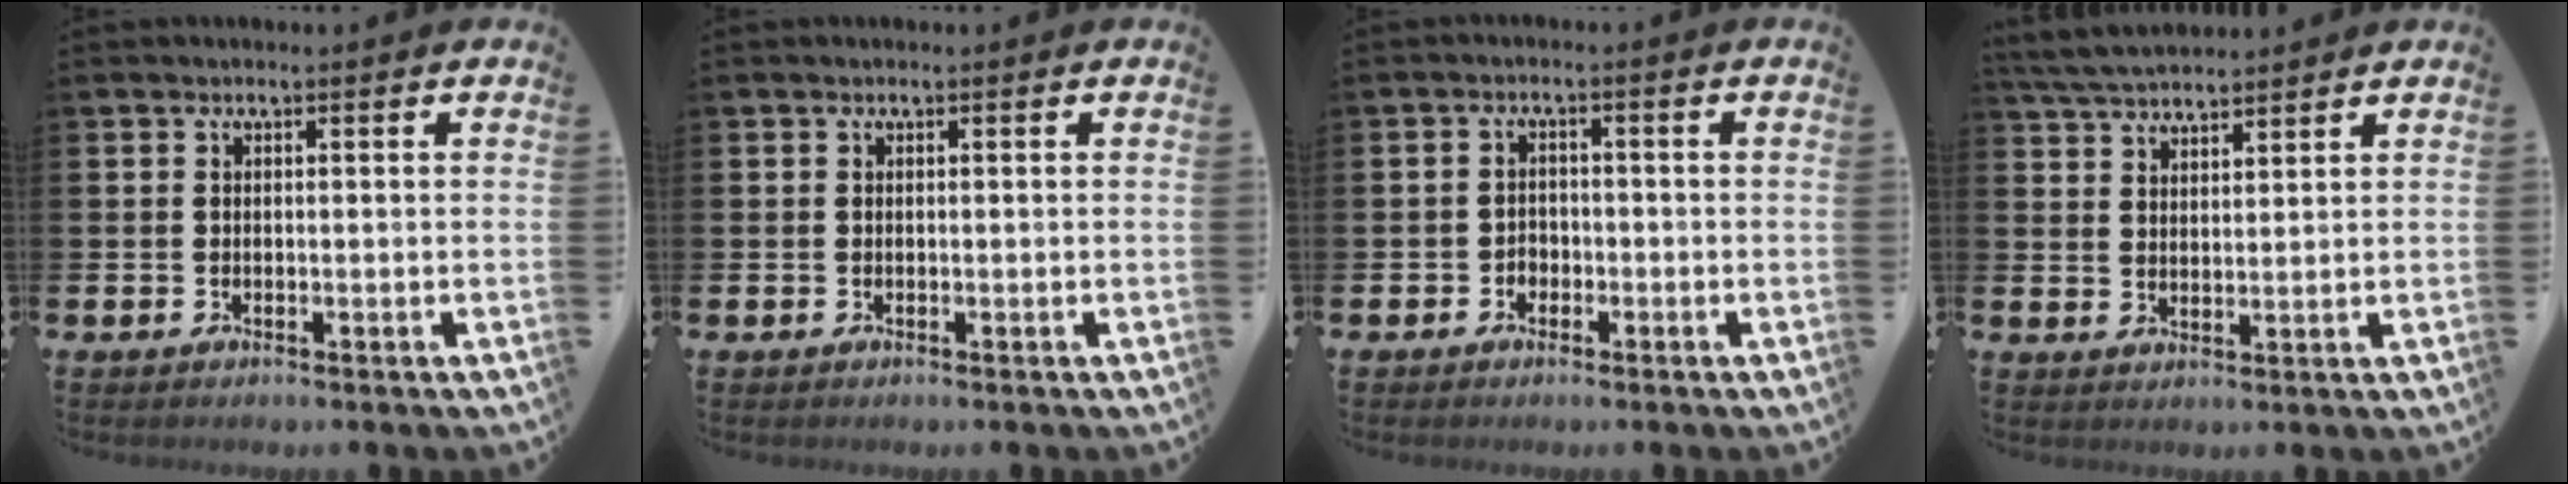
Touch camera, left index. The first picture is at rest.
{"total": 0.0}
{"total": 1.9, "force": [-1.1, 1.5, 0.3], "torque": [-0.002, 0.001, -0.027]}
{"total": 4.6, "force": [4.5, 0.6, 0.7], "torque": [-0.028, -0.019, 0.082]}